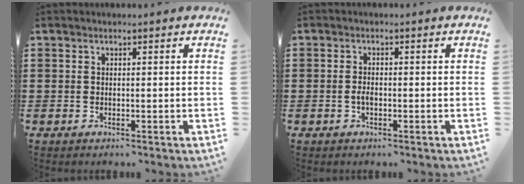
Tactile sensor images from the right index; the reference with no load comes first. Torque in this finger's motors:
{"motor_torque": [2.14, 0.00, 0.16, 0.04]}